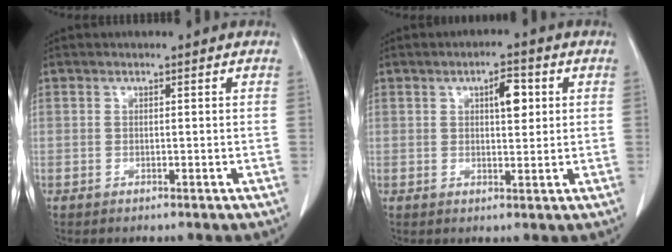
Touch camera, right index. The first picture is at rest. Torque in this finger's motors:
{"motor_torque": [0.15, 0.14, 0.07, 0.03]}